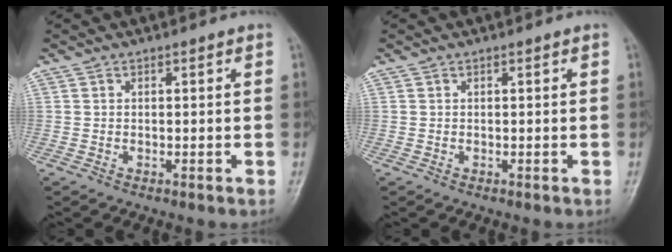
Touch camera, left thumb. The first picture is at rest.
{"total": 0.0}